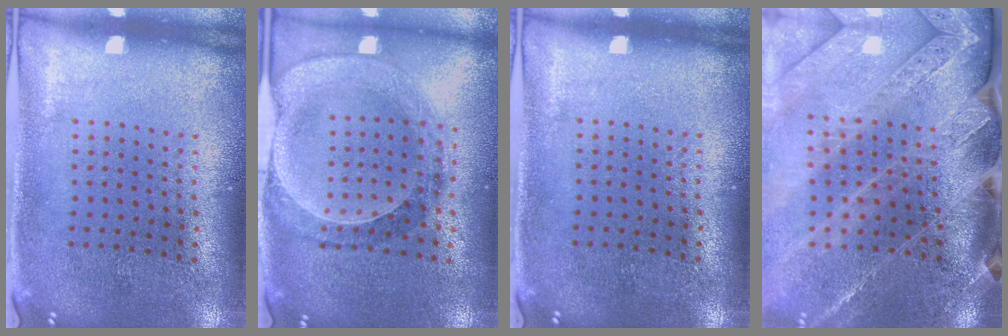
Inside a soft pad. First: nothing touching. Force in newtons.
{"total": 1.0, "press": 0.9, "slide": 0.2}
{"total": 0.0}
{"total": 3.8, "press": 3.2, "slide": 2.1}